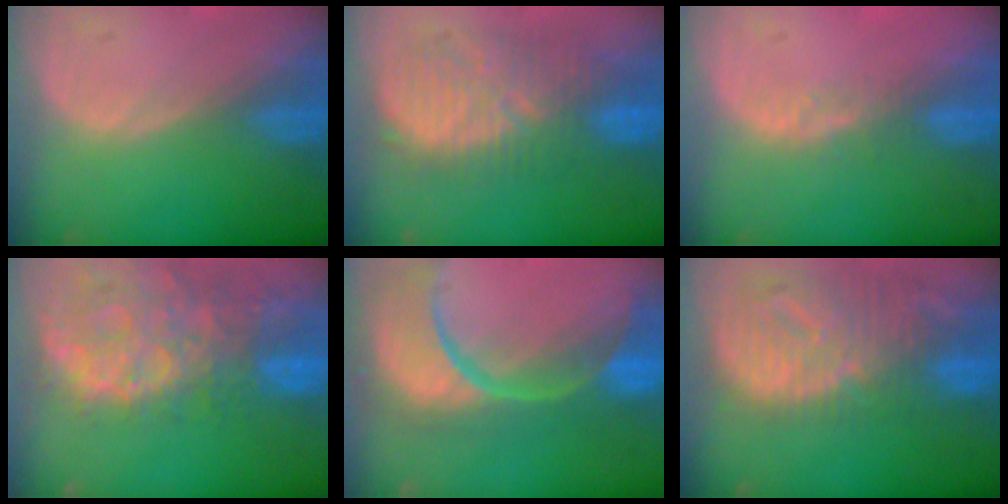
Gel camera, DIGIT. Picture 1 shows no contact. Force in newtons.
{"total": 9.9, "press": 9.8, "slide": 1.5}
{"total": 2.4, "press": 1.8, "slide": 1.5}
{"total": 13.6, "press": 11.0, "slide": 7.9}
{"total": 14.2, "press": 11.3, "slide": 8.7}
{"total": 12.5, "press": 10.9, "slide": 6.2}